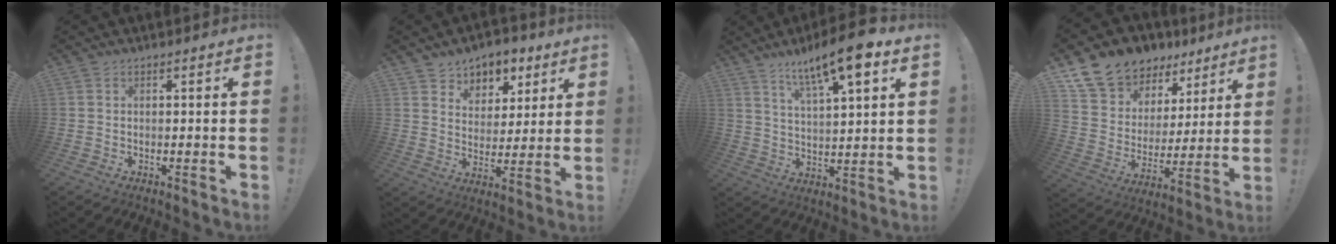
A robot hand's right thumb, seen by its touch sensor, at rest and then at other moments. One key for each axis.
{"total": 7.6, "fx": 4.7, "fy": 6.0, "fz": 0.9, "tx": -0.005, "ty": -0.041, "tz": 0.091}
{"total": 13.3, "fx": 8.4, "fy": 2.5, "fz": 9.9, "tx": -0.168, "ty": -0.041, "tz": 0.134}
{"total": 12.3, "fx": 9.5, "fy": 7.3, "fz": 2.6, "tx": -0.054, "ty": -0.076, "tz": 0.185}